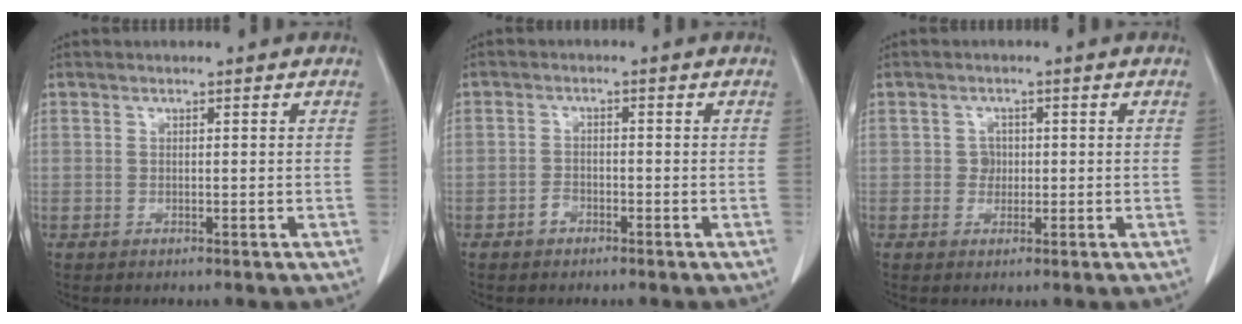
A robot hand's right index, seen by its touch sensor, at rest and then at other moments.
{"total": 1.8, "force": [-1.2, 1.0, 0.7], "torque": [-0.012, 0.004, -0.022]}
{"total": 1.8, "force": [0.0, 1.6, 0.6], "torque": [-0.007, 0.003, -0.001]}